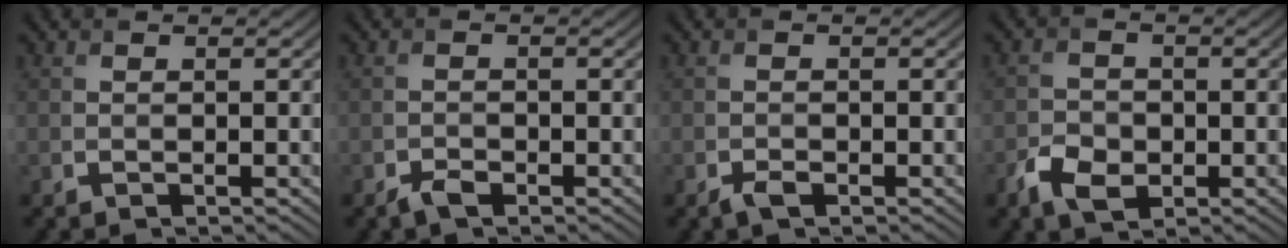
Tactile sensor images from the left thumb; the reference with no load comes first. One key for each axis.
{"total": 1.6, "fx": -1.2, "fy": 0.7, "fz": 0.8, "tx": -0.015, "ty": -0.001, "tz": -0.026}
{"total": 1.3, "fx": -0.9, "fy": 0.5, "fz": 0.8, "tx": -0.016, "ty": -0.002, "tz": -0.018}
{"total": 3.9, "fx": -1.8, "fy": 2.7, "fz": 2.2, "tx": -0.049, "ty": -0.006, "tz": -0.039}